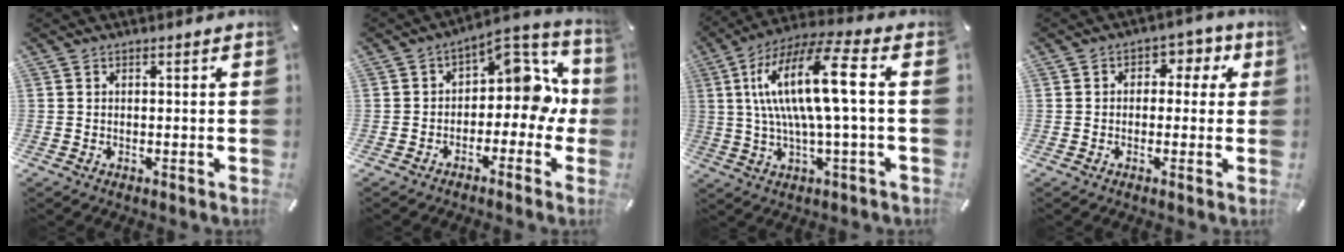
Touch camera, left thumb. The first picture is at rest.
{"total": 11.3, "force": [2.5, 7.3, 8.2], "torque": [-0.098, -0.019, 0.044]}
{"total": 16.9, "force": [2.8, 3.5, 16.3], "torque": [-0.339, -0.005, 0.030]}
{"total": 4.3, "force": [-0.4, 3.6, 2.4], "torque": [-0.020, 0.005, -0.019]}